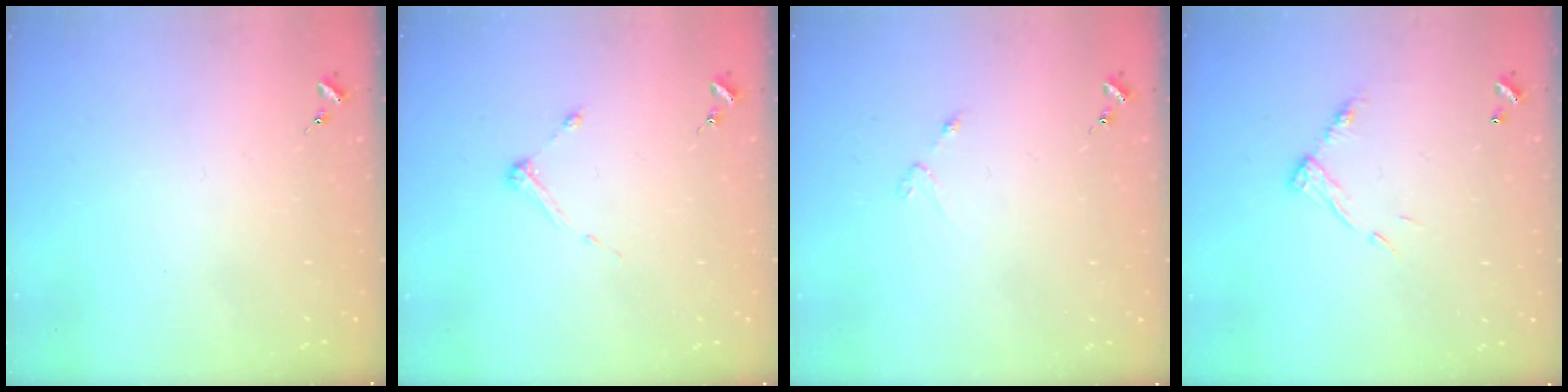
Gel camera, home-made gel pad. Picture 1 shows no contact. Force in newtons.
{"total": 4.1, "press": 4.1, "slide": 0.5}
{"total": 2.3, "press": 2.3, "slide": 0.3}
{"total": 8.9, "press": 8.9, "slide": 0.5}